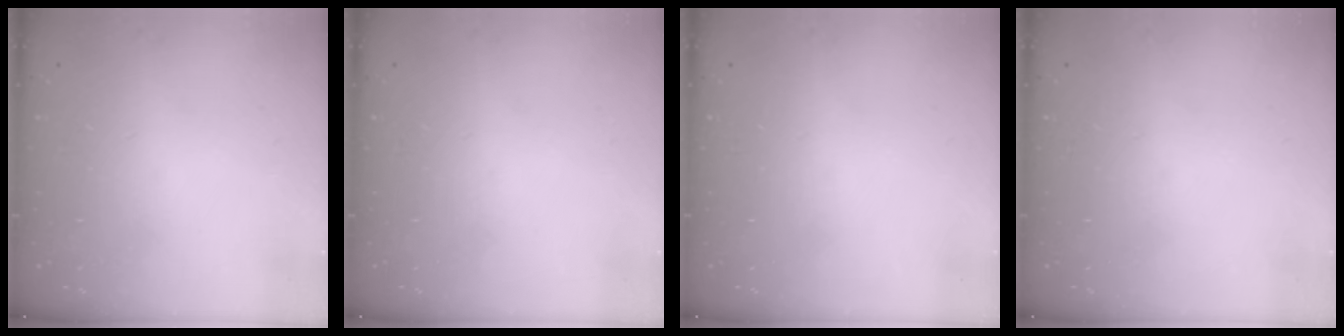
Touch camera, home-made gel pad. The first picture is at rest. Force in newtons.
{"total": 0.0}
{"total": 0.0}
{"total": 0.0}